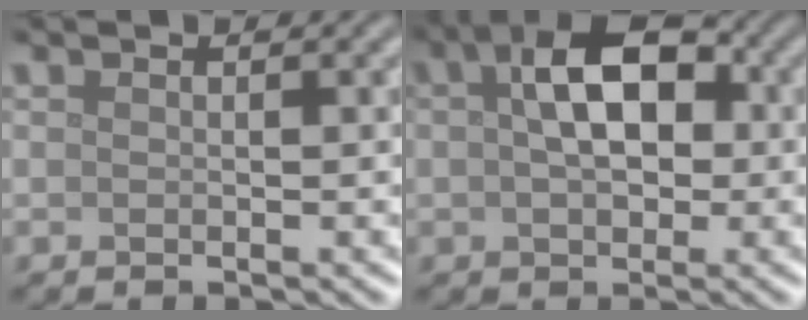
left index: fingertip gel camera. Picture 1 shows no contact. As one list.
[{"total": 6.9, "force": [1.1, 4.2, 5.4], "torque": [-0.079, 0.016, 0.010]}]